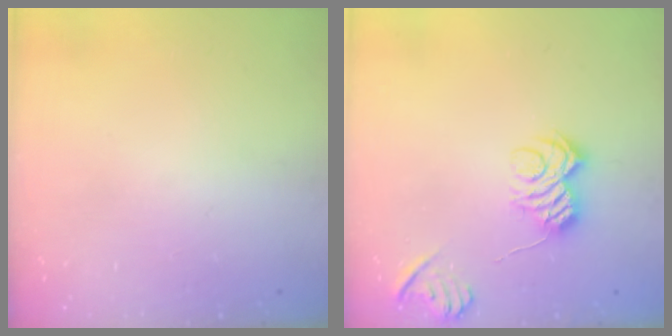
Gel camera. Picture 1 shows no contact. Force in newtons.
{"total": 9.1, "press": 9.0, "slide": 0.8}